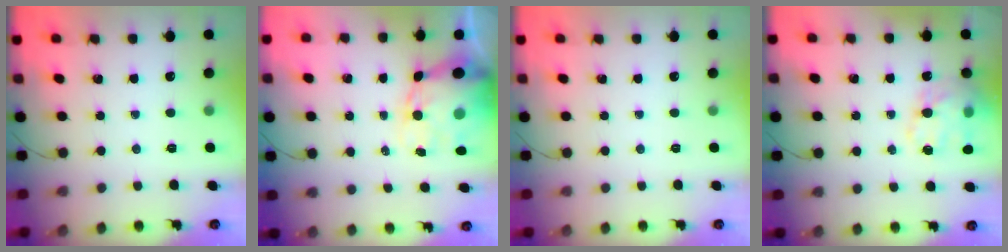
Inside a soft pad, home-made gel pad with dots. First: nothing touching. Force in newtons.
{"total": 10.8, "press": 10.3, "slide": 3.4}
{"total": 0.0}
{"total": 17.7, "press": 17.4, "slide": 3.3}